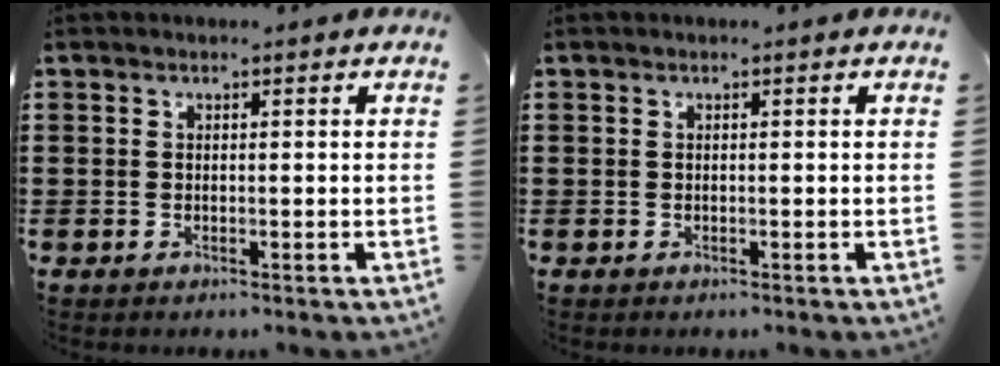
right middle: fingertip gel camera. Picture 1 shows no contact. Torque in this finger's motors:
{"motor_torque": [0.12, -0.02, 0.00, 0.00]}